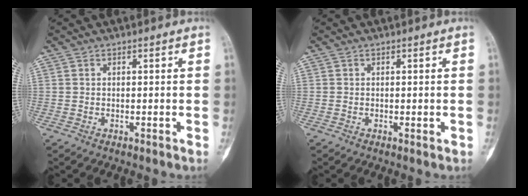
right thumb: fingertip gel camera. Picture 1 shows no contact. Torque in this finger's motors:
{"motor_torque": [-0.02, 0.03, -0.10, -0.04, -0.08]}